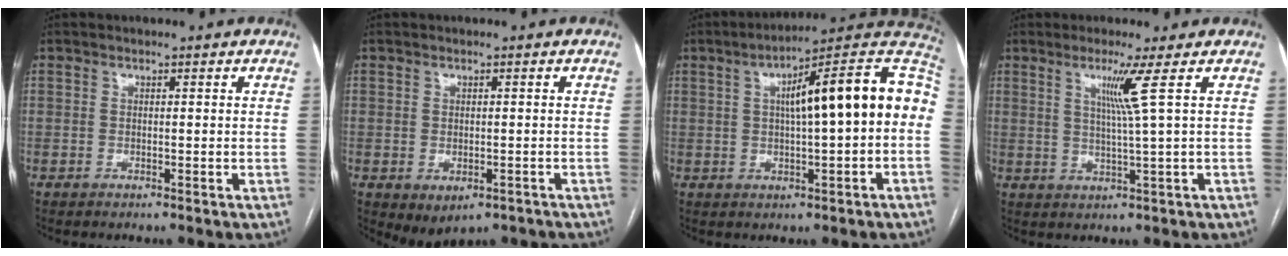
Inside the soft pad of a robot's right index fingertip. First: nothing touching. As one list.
[{"total": 4.3, "force": [-2.3, 2.7, 2.5], "torque": [-0.032, -0.004, -0.018]}, {"total": 17.3, "force": [2.2, 2.3, 17.0], "torque": [-0.246, 0.045, 0.028]}, {"total": 4.8, "force": [1.9, -1.9, 4.0], "torque": [-0.081, -0.010, 0.042]}]